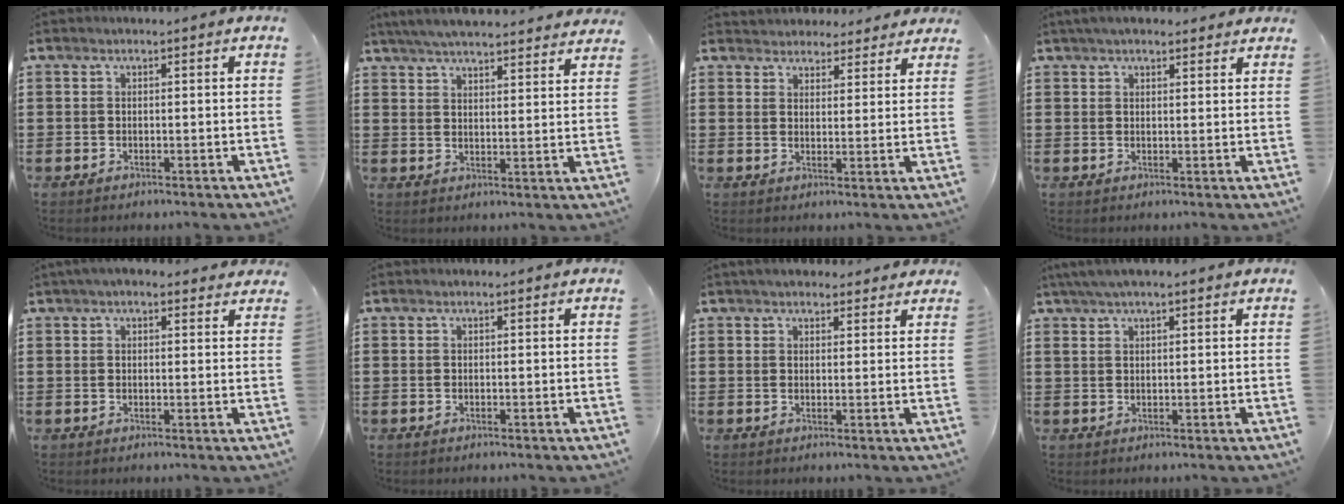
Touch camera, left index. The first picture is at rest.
{"total": 5.7, "force": [5.4, 0.0, 1.5], "torque": [-0.047, -0.022, 0.098]}
{"total": 3.6, "force": [3.4, 1.0, -0.2], "torque": [-0.008, -0.007, 0.066]}
{"total": 3.3, "force": [2.8, 1.0, 1.3], "torque": [-0.032, 0.004, 0.052]}
{"total": 3.0, "force": [2.5, 0.9, 1.4], "torque": [-0.033, 0.003, 0.047]}
{"total": 0.0}
{"total": 2.8, "force": [2.6, 0.9, 0.6], "torque": [-0.017, 0.000, 0.048]}
{"total": 3.4, "force": [2.2, 1.0, 2.4], "torque": [-0.050, 0.008, 0.040]}